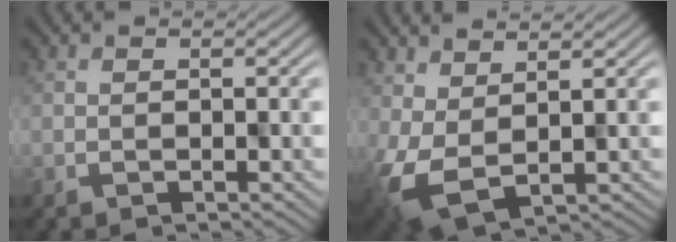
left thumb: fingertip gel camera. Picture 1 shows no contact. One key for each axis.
{"total": 6.1, "fx": 0.5, "fy": 3.6, "fz": 4.9, "tx": -0.120, "ty": -0.021, "tz": 0.023}